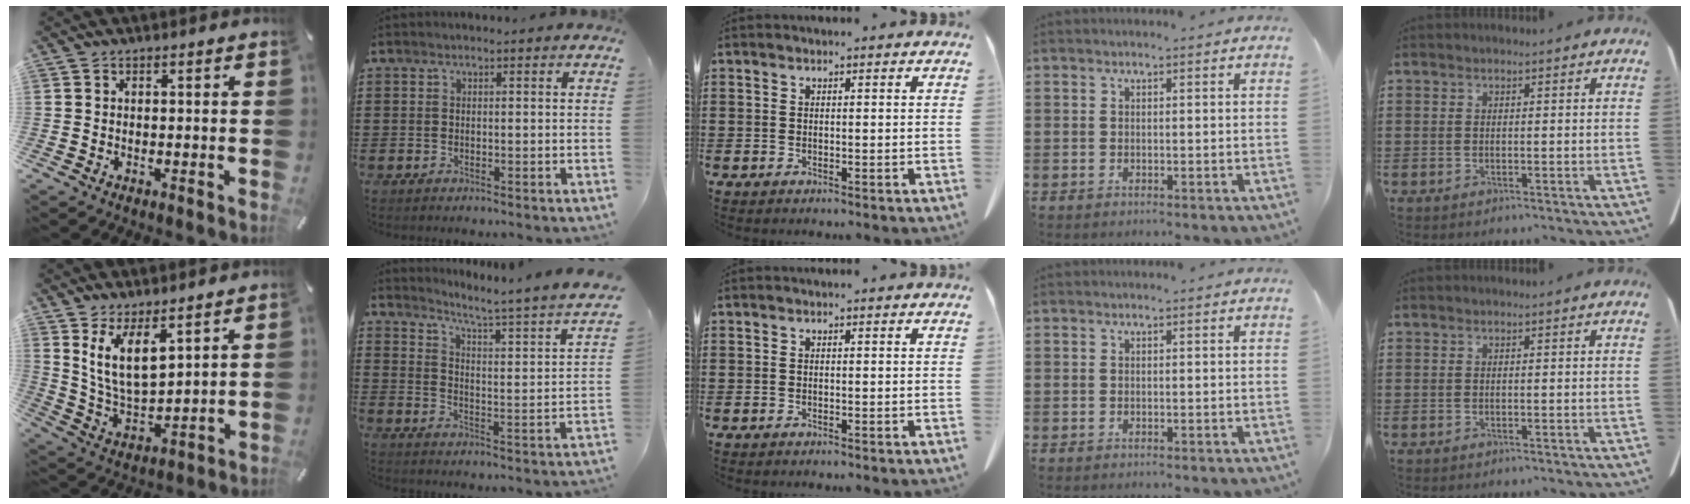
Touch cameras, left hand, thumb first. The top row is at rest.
{"thumb": {"total": 10.8, "force": [6.7, 4.7, 7.0], "torque": [-0.166, -0.032, 0.122]}, "index": {"total": 3.5, "force": [2.8, -1.1, 1.9], "torque": [-0.055, -0.039, 0.032]}}